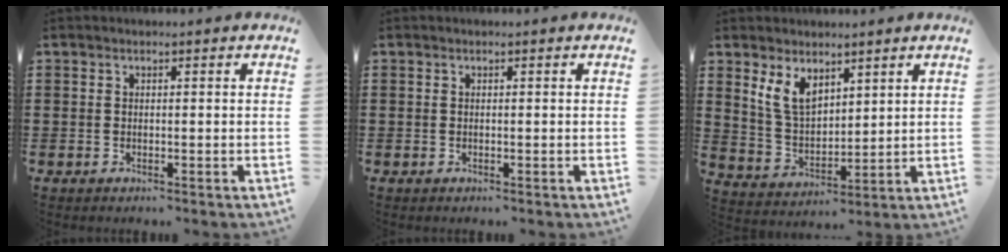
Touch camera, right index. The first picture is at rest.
{"total": 0.0}
{"total": 6.6, "force": [4.0, 3.6, 3.9], "torque": [-0.098, -0.005, 0.073]}